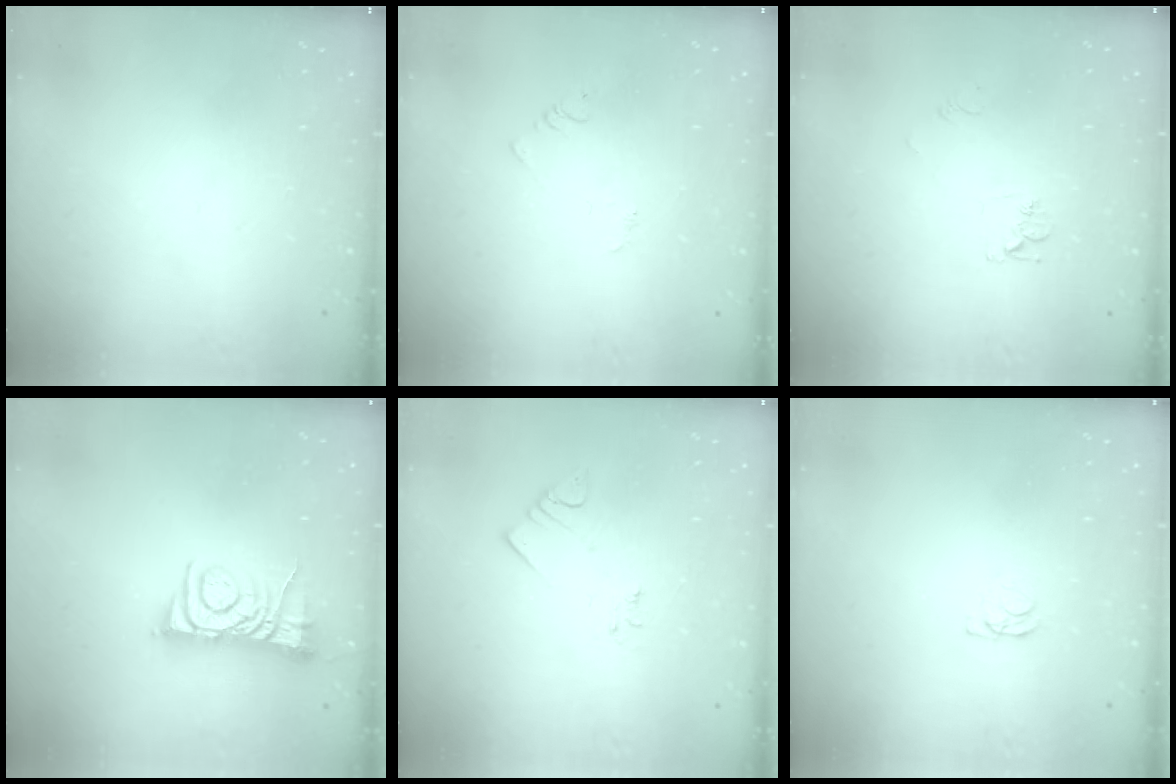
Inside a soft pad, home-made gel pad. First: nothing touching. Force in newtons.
{"total": 2.9, "press": 2.9, "slide": 0.3}
{"total": 6.3, "press": 6.3, "slide": 0.6}
{"total": 7.0, "press": 7.0, "slide": 0.9}
{"total": 4.1, "press": 4.0, "slide": 0.7}
{"total": 1.2, "press": 1.1, "slide": 0.3}